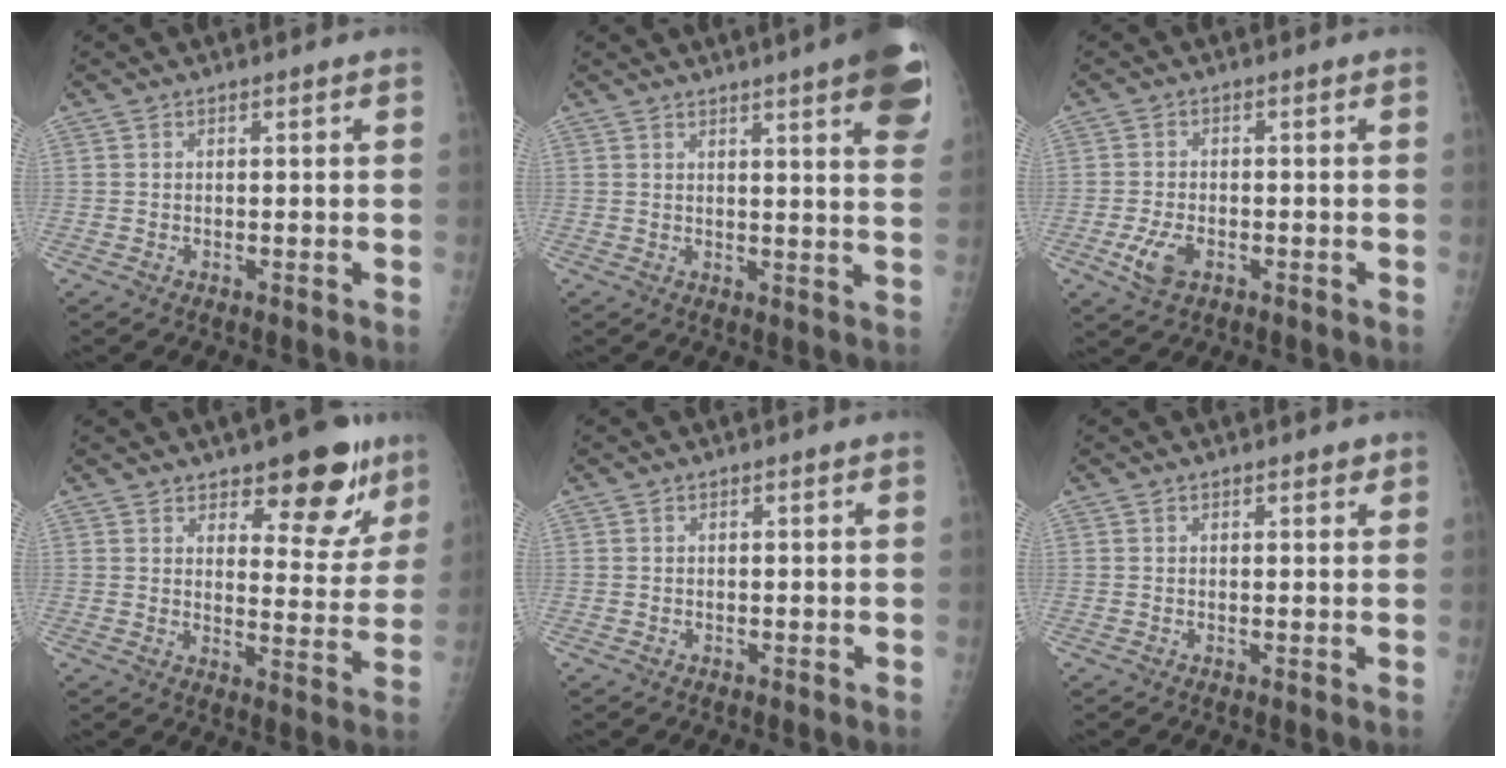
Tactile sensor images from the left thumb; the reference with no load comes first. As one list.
[{"total": 14.1, "force": [8.1, 2.0, 11.4], "torque": [-0.126, -0.025, 0.085]}, {"total": 4.8, "force": [-2.0, 2.7, 3.4], "torque": [-0.072, 0.003, -0.034]}, {"total": 12.9, "force": [8.6, 5.5, 7.9], "torque": [-0.048, -0.053, 0.121]}, {"total": 0.0}, {"total": 1.5, "force": [1.0, 0.6, 0.8], "torque": [-0.001, -0.003, 0.010]}]